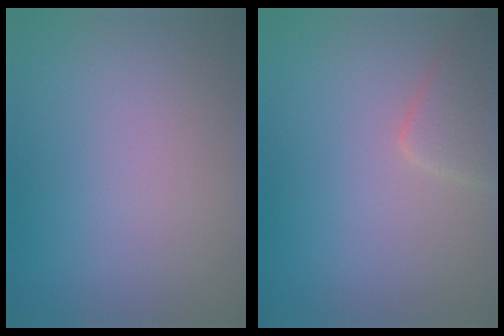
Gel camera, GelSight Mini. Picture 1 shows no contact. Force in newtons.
{"total": 2.4, "press": 2.4, "slide": 0.1}